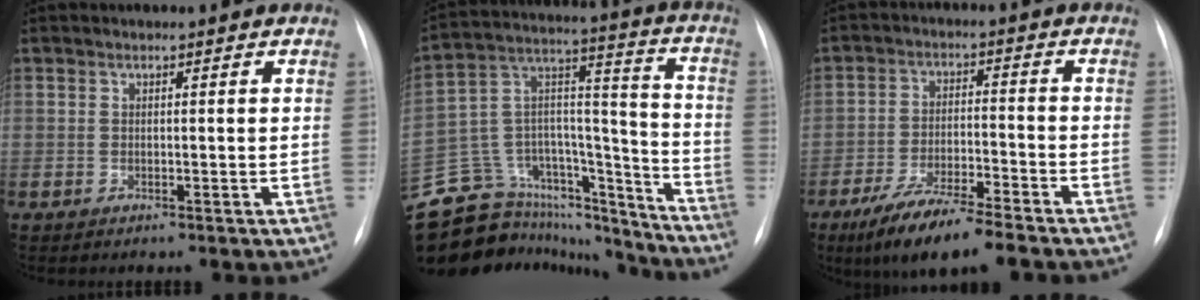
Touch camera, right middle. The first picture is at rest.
{"total": 28.7, "force": [-25.2, 10.6, 8.9], "torque": [-0.183, 0.052, -0.382]}
{"total": 10.3, "force": [-7.8, 1.2, 6.7], "torque": [-0.121, -0.026, -0.138]}